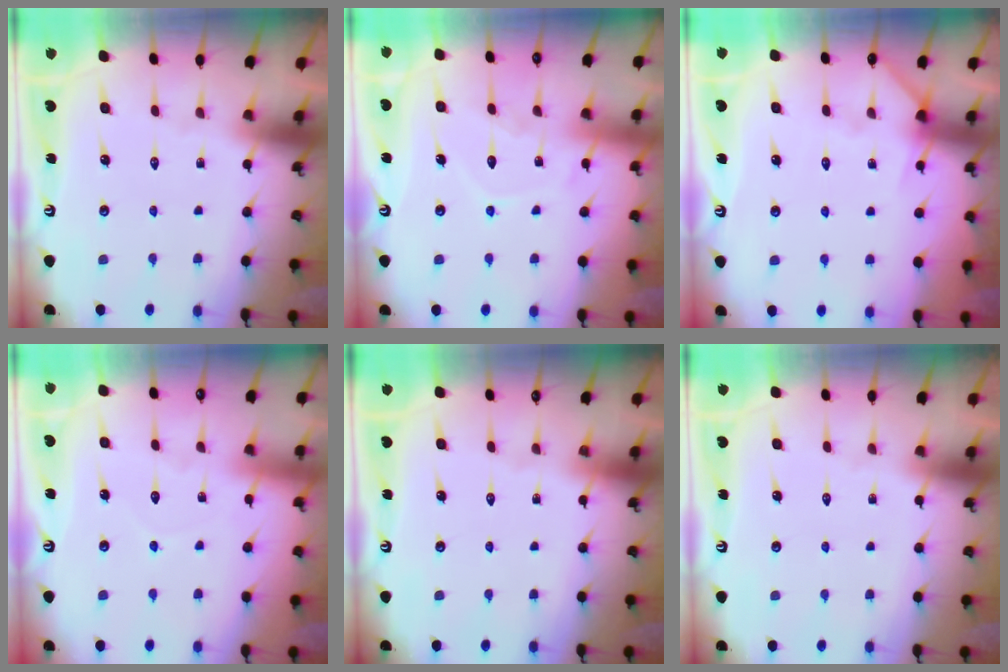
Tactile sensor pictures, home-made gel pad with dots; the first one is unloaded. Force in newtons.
{"total": 8.5, "press": 8.5, "slide": 0.9}
{"total": 5.3, "press": 5.3, "slide": 0.6}
{"total": 3.4, "press": 3.4, "slide": 0.4}
{"total": 0.0}
{"total": 0.0}